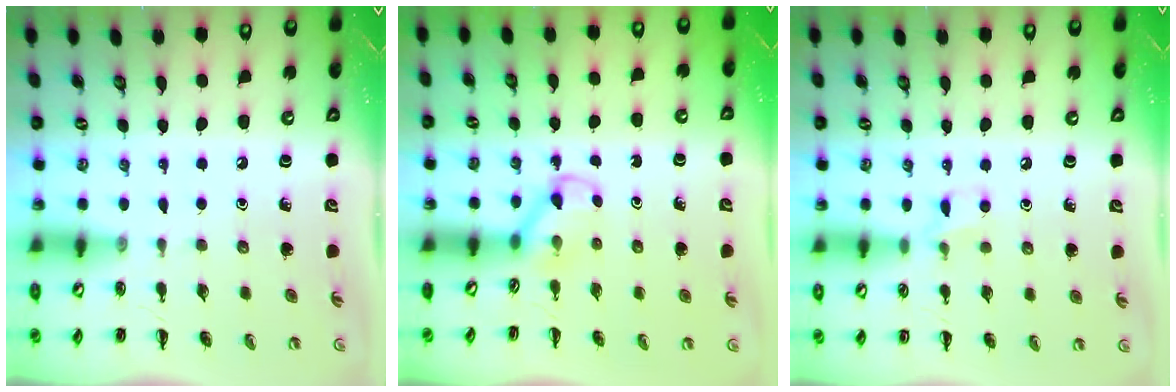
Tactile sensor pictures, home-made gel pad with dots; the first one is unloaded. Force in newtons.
{"total": 3.6, "press": 3.4, "slide": 1.2}
{"total": 4.8, "press": 4.5, "slide": 1.4}